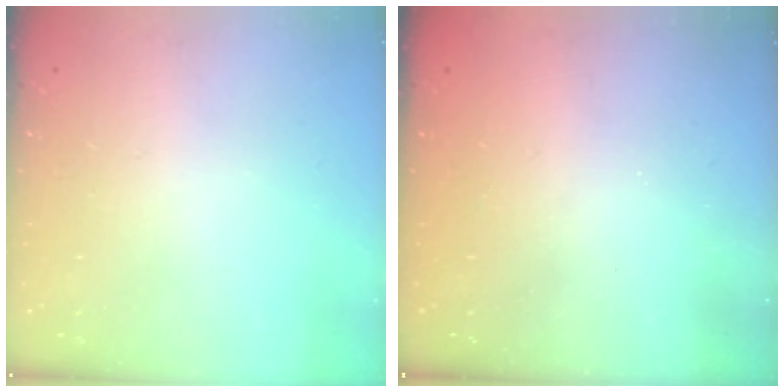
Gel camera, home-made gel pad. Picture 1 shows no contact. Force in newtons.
{"total": 2.2, "press": 2.1, "slide": 0.7}